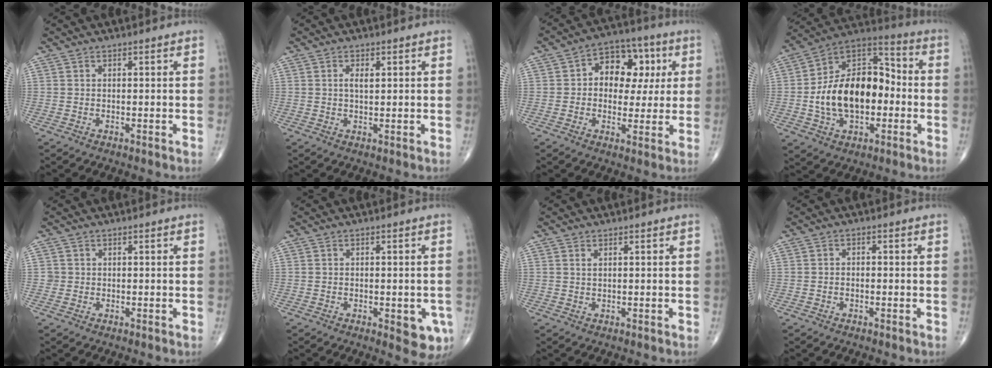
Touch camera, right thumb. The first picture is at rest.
{"total": 2.2, "force": [0.6, 1.0, 1.9], "torque": [-0.031, -0.001, 0.010]}
{"total": 12.4, "force": [2.3, 8.8, 8.5], "torque": [-0.065, 0.018, 0.026]}
{"total": 20.0, "force": [-2.0, 12.4, 15.6], "torque": [-0.239, 0.038, -0.037]}
{"total": 1.0, "force": [-0.1, 1.0, 0.0], "torque": [0.007, 0.005, -0.004]}
{"total": 6.2, "force": [-2.1, 2.7, 5.2], "torque": [-0.045, -0.002, -0.020]}
{"total": 0.7, "force": [0.3, 0.2, 0.5], "torque": [-0.009, 0.003, 0.007]}
{"total": 1.0, "force": [-0.4, 0.7, 0.6], "torque": [-0.008, 0.005, -0.008]}